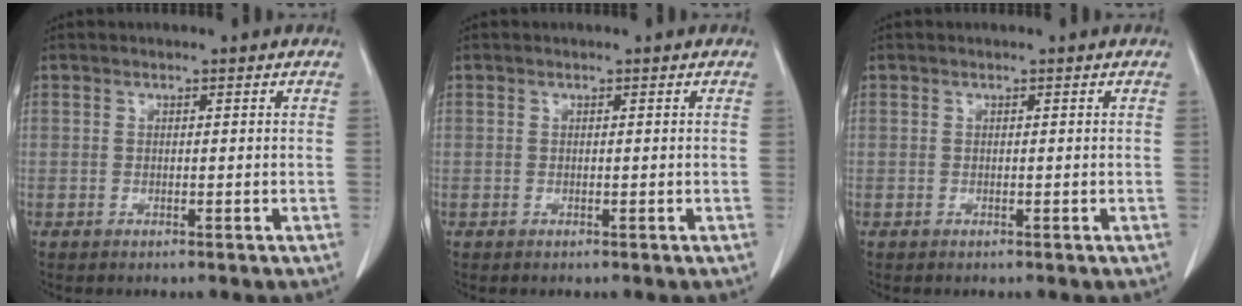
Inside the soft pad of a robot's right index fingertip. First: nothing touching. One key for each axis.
{"total": 0.0}
{"total": 0.0}